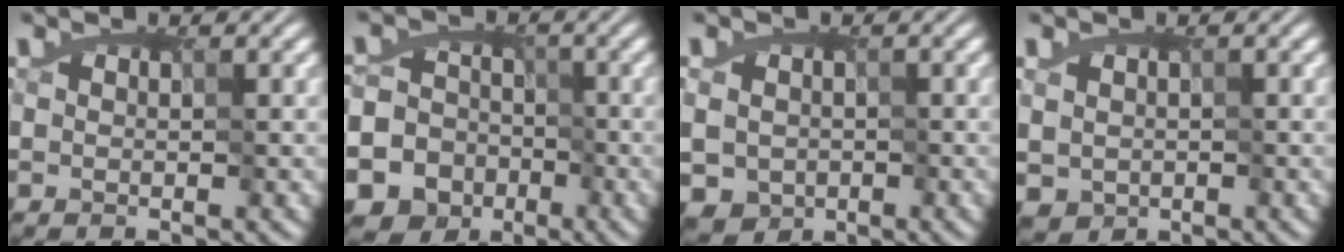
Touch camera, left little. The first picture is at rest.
{"total": 13.7, "force": [-7.0, 11.5, 2.5], "torque": [-0.051, -0.004, -0.144]}
{"total": 2.8, "force": [-0.9, 2.5, 0.7], "torque": [-0.009, 0.000, -0.013]}
{"total": 1.3, "force": [-0.2, 1.2, 0.4], "torque": [-0.024, -0.002, 0.008]}